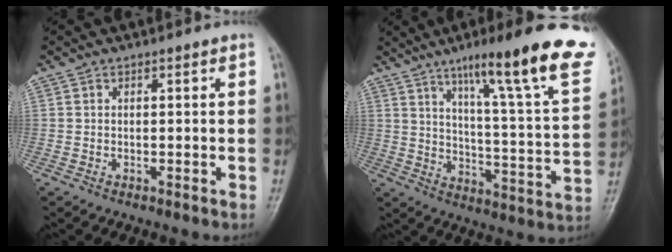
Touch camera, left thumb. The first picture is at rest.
{"total": 25.0, "force": [15.6, 3.1, 19.3], "torque": [-0.257, -0.056, 0.220]}